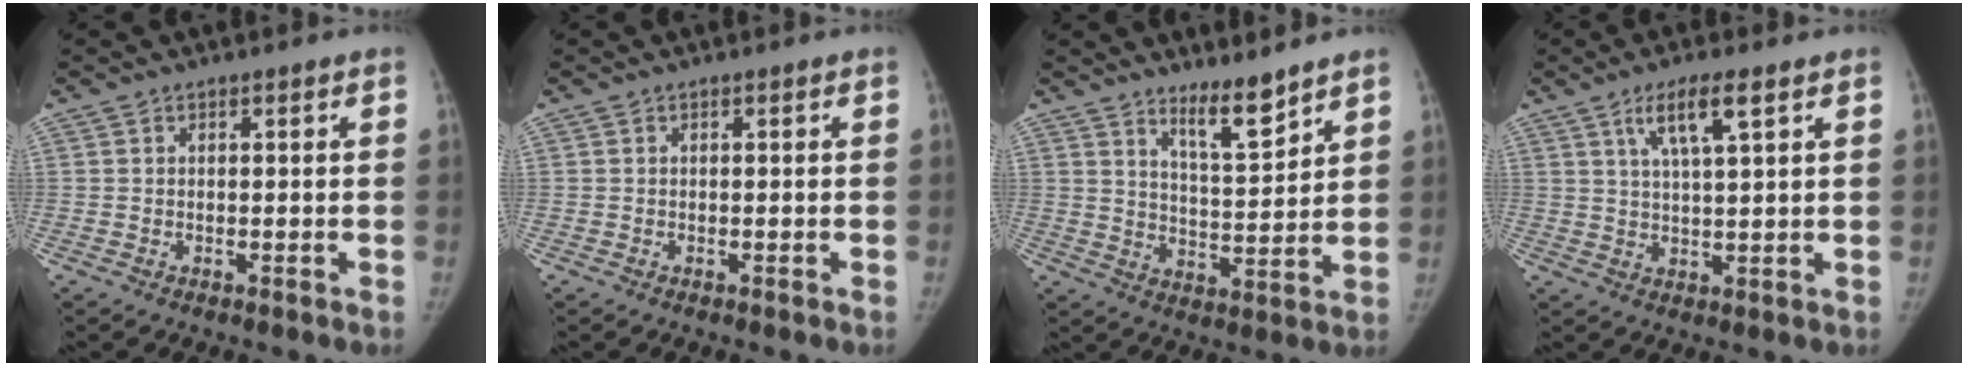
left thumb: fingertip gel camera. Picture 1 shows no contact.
{"total": 0.0}
{"total": 7.2, "force": [5.9, 1.1, 4.1], "torque": [-0.058, -0.060, 0.106]}
{"total": 6.7, "force": [3.5, 1.0, 5.7], "torque": [-0.106, -0.013, 0.067]}